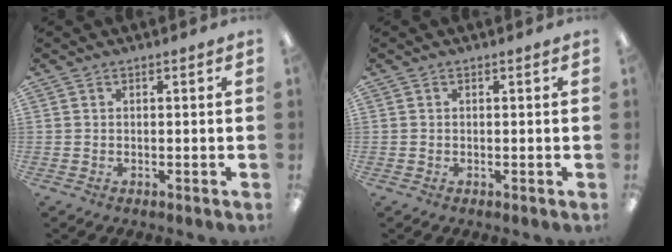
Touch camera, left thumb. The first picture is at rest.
{"total": 0.0}